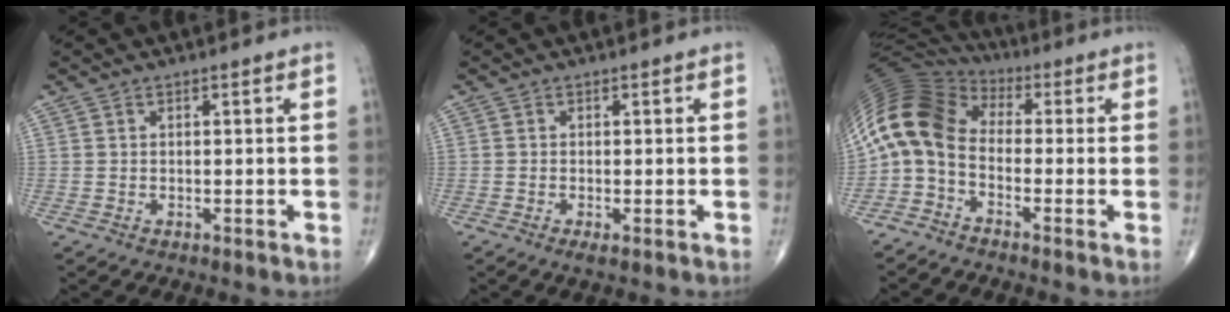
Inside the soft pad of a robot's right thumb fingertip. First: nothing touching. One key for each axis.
{"total": 1.0, "fx": -0.5, "fy": 0.1, "fz": 0.9, "tx": -0.023, "ty": -0.005, "tz": -0.014}
{"total": 11.9, "fx": -1.7, "fy": 7.8, "fz": 8.8, "tx": -0.177, "ty": 0.057, "tz": -0.055}